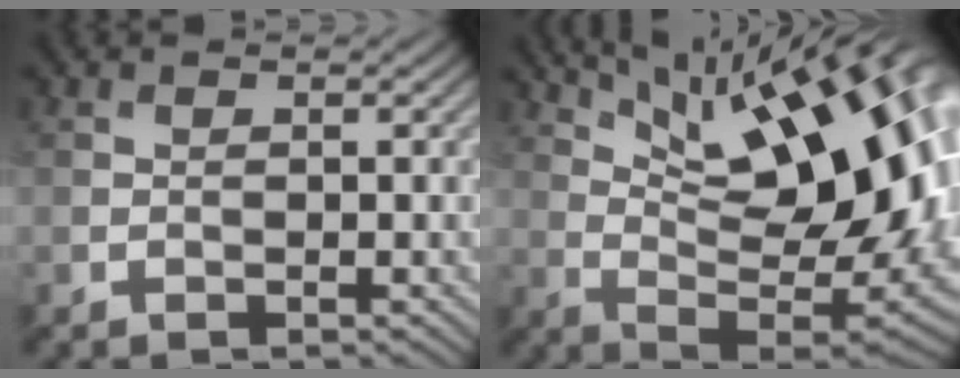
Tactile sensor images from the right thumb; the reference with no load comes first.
{"total": 16.4, "force": [6.7, 6.1, 13.7], "torque": [-0.196, 0.021, 0.112]}